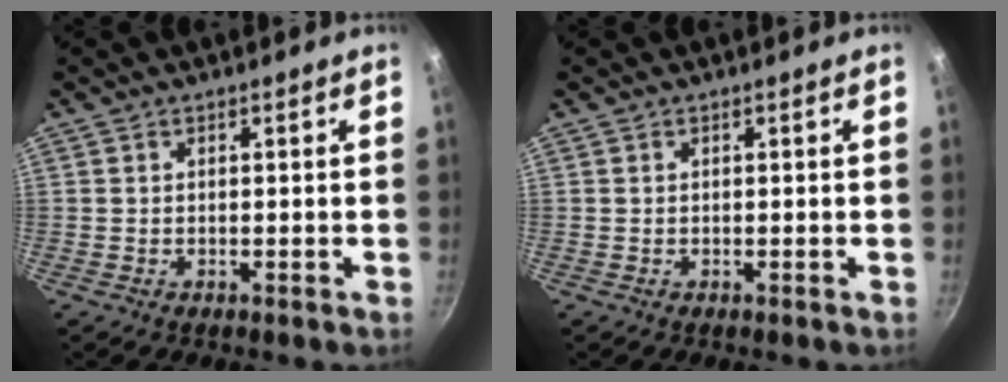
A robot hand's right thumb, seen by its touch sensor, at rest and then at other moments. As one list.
[{"total": 0.0}]